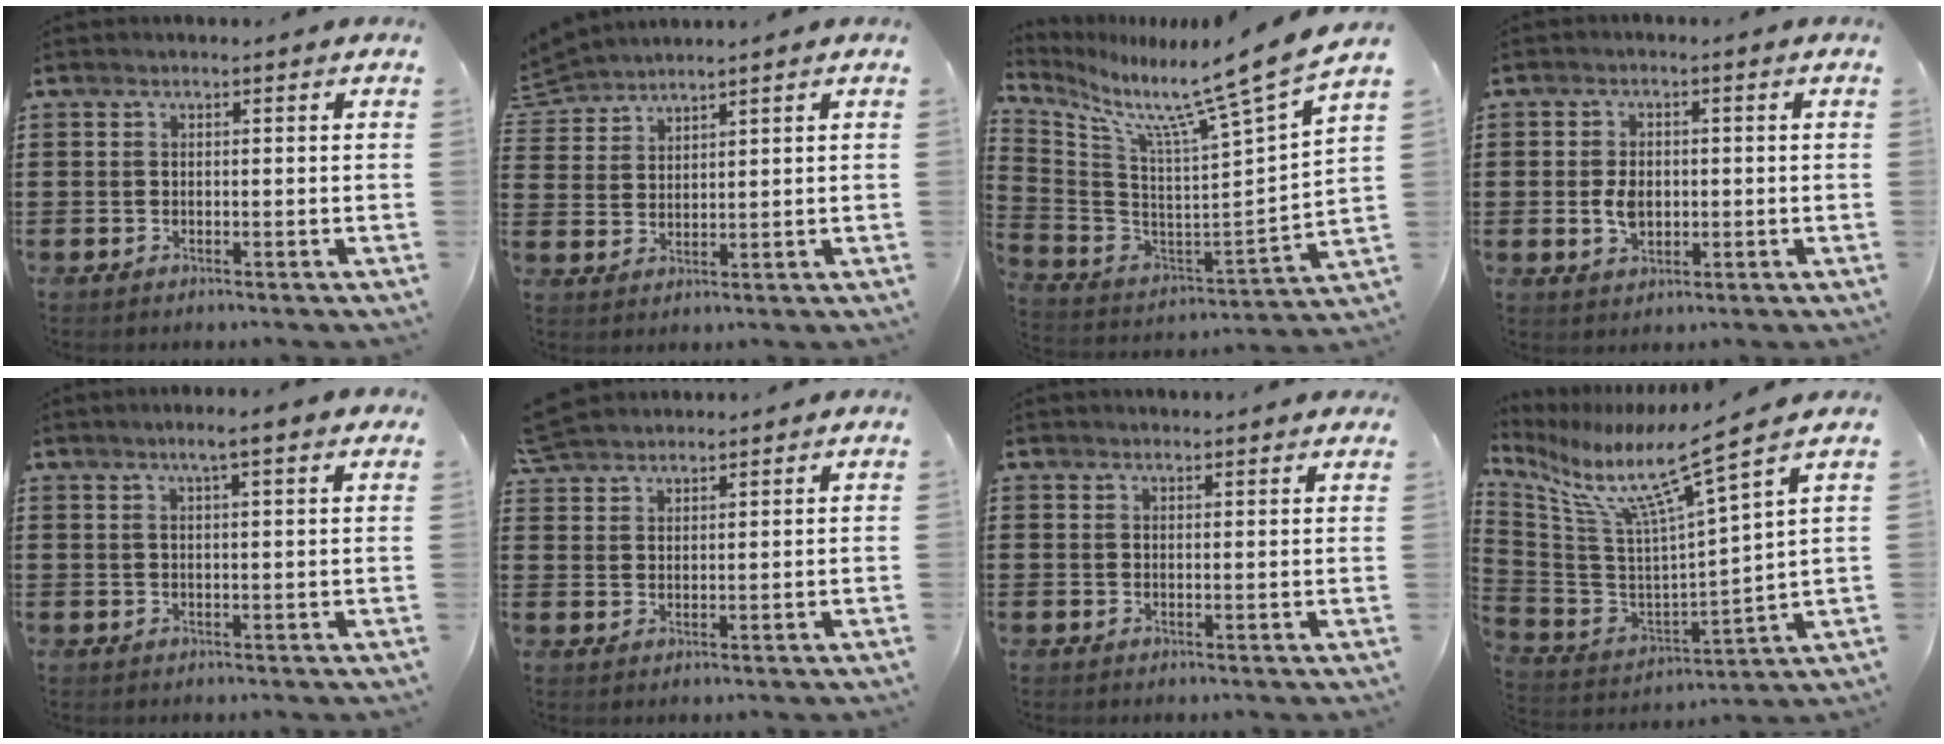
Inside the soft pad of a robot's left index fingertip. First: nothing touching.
{"total": 2.9, "force": [2.8, 0.4, -0.5], "torque": [-0.003, -0.009, 0.053]}
{"total": 10.7, "force": [9.0, -1.0, 5.8], "torque": [-0.131, -0.084, 0.134]}
{"total": 3.8, "force": [-0.2, 2.5, 2.8], "torque": [-0.055, 0.001, -0.008]}
{"total": 2.9, "force": [1.8, 0.0, 2.3], "torque": [-0.049, 0.004, 0.030]}
{"total": 3.8, "force": [3.7, 0.9, 0.6], "torque": [-0.023, -0.002, 0.072]}
{"total": 1.6, "force": [1.5, 0.1, 0.4], "torque": [-0.010, 0.002, 0.029]}
{"total": 10.6, "force": [7.7, -0.3, 7.2], "torque": [-0.172, -0.062, 0.118]}